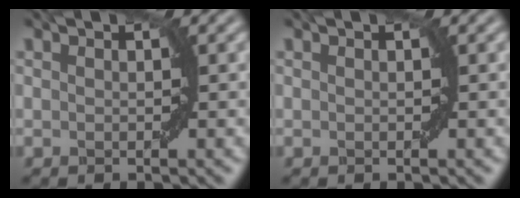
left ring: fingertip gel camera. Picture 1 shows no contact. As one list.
[{"total": 0.0}]